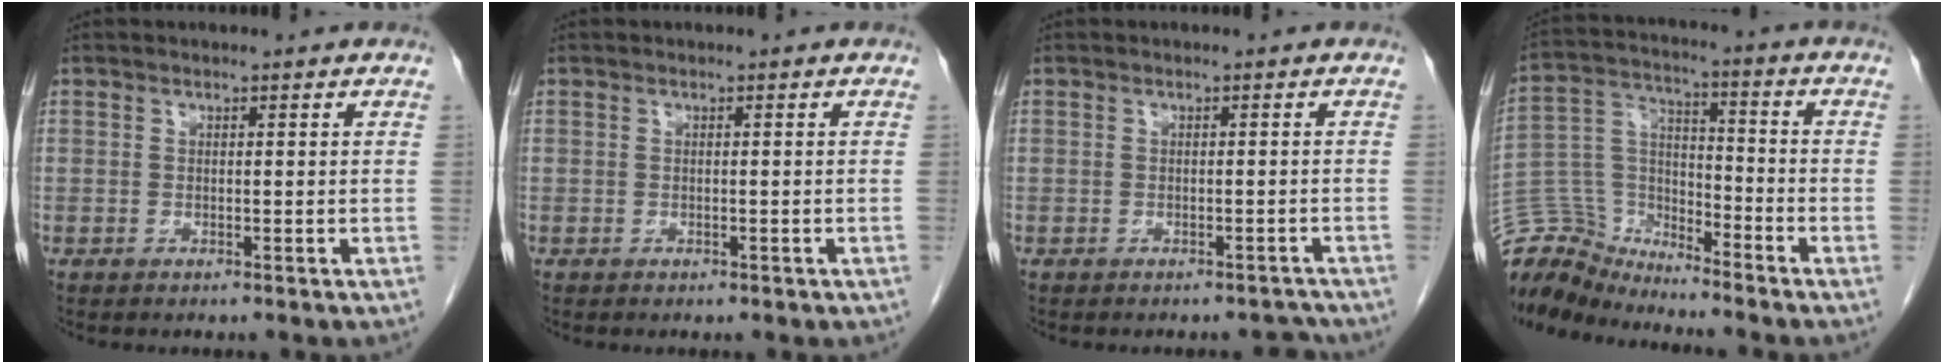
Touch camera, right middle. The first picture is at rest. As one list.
[{"total": 0.0}, {"total": 3.0, "force": [-2.9, 0.7, 0.1], "torque": [0.007, -0.001, -0.032]}, {"total": 11.6, "force": [-11.4, 1.6, 0.1], "torque": [-0.011, 0.046, -0.226]}]